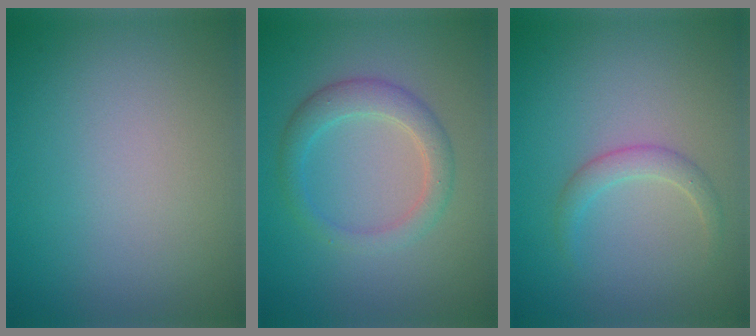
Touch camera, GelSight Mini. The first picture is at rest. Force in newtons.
{"total": 2.9, "press": 2.9, "slide": 0.1}
{"total": 1.7, "press": 1.7, "slide": 0.1}